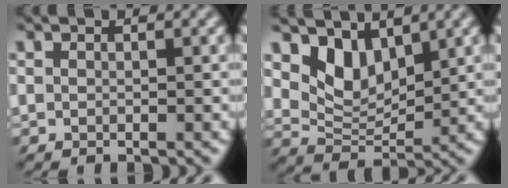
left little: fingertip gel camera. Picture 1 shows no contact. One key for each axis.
{"total": 4.2, "fx": 2.5, "fy": 2.0, "fz": 2.7, "tx": -0.049, "ty": -0.011, "tz": 0.035}